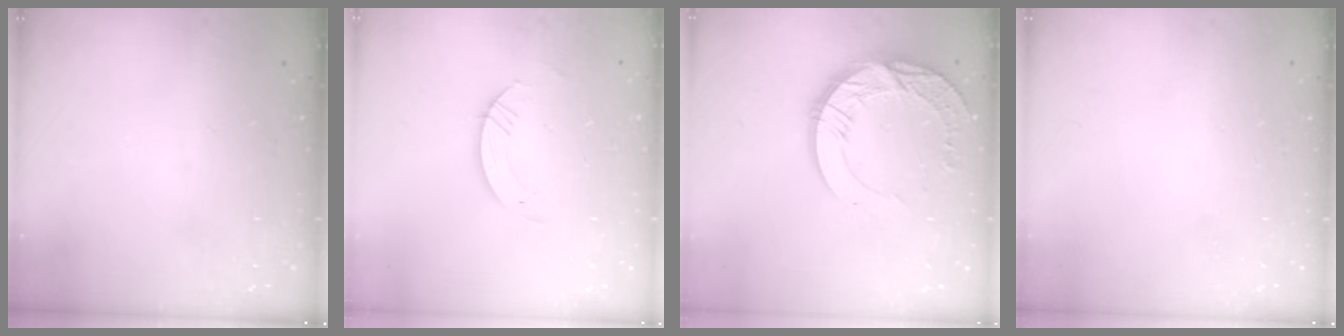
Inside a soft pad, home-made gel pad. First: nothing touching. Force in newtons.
{"total": 3.2, "press": 3.2, "slide": 0.3}
{"total": 14.4, "press": 14.4, "slide": 1.4}
{"total": 0.0}